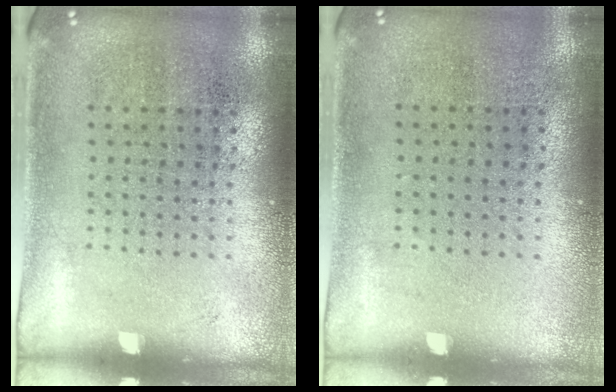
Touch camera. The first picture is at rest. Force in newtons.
{"total": 0.0}